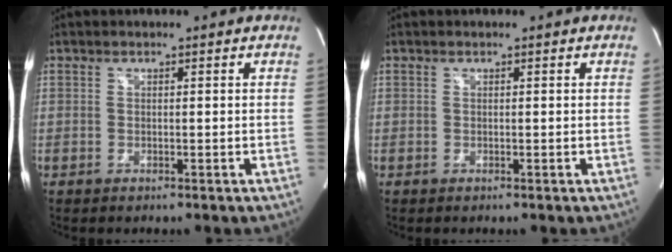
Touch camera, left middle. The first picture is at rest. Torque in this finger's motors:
{"motor_torque": [0.00, 0.00, 0.00, 0.00]}